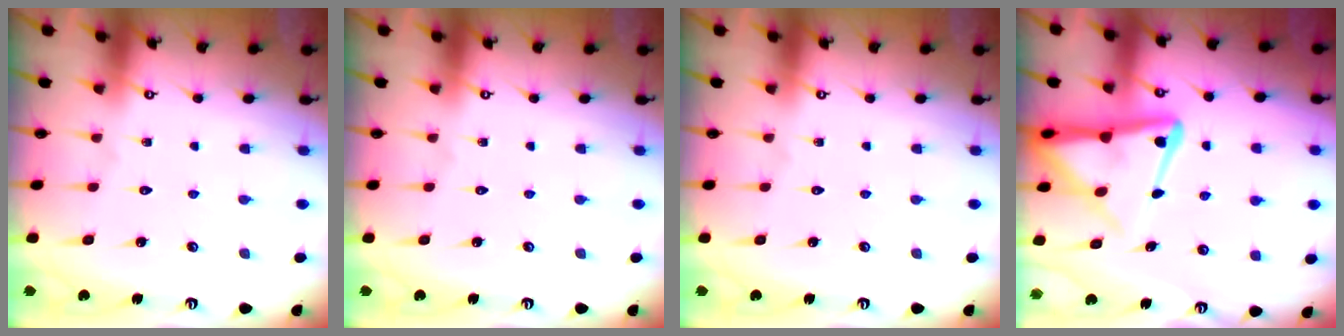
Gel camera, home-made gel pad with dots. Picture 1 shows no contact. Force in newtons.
{"total": 0.0}
{"total": 0.0}
{"total": 11.9, "press": 11.8, "slide": 1.2}